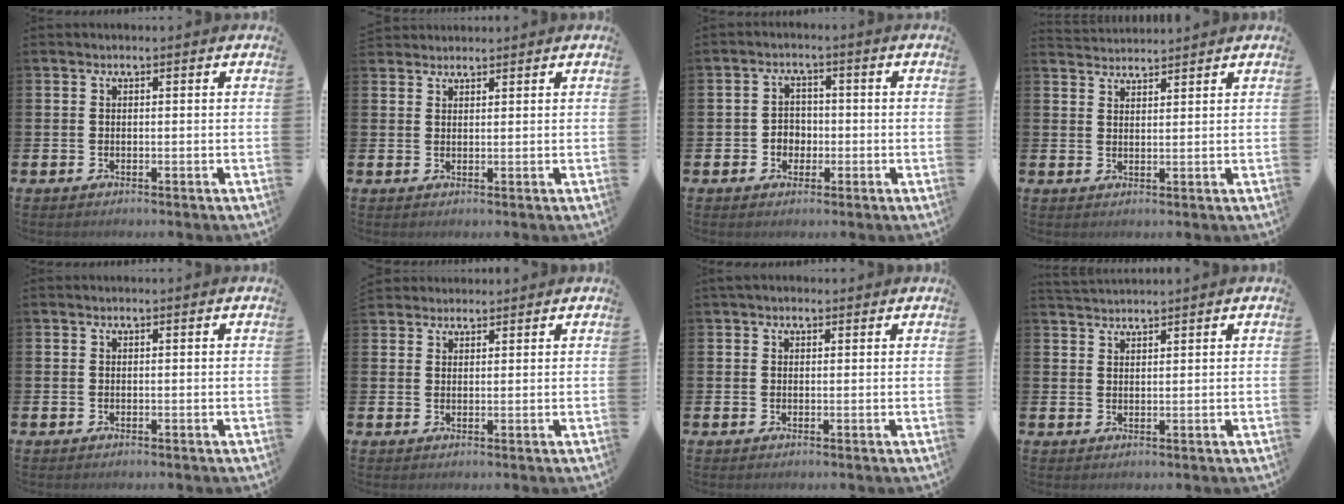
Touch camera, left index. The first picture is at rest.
{"total": 1.9, "force": [1.8, 0.4, -0.2], "torque": [0.007, -0.006, 0.034]}
{"total": 2.7, "force": [-0.8, 2.4, 0.9], "torque": [-0.017, 0.005, -0.022]}
{"total": 0.9, "force": [0.9, 0.0, -0.1], "torque": [0.001, 0.001, 0.018]}
{"total": 0.0}
{"total": 2.4, "force": [2.3, 0.7, -0.3], "torque": [-0.002, -0.006, 0.044]}
{"total": 1.3, "force": [1.1, 0.7, 0.4], "torque": [0.006, 0.001, 0.017]}
{"total": 2.1, "force": [2.1, 0.1, 0.0], "torque": [-0.005, -0.008, 0.040]}